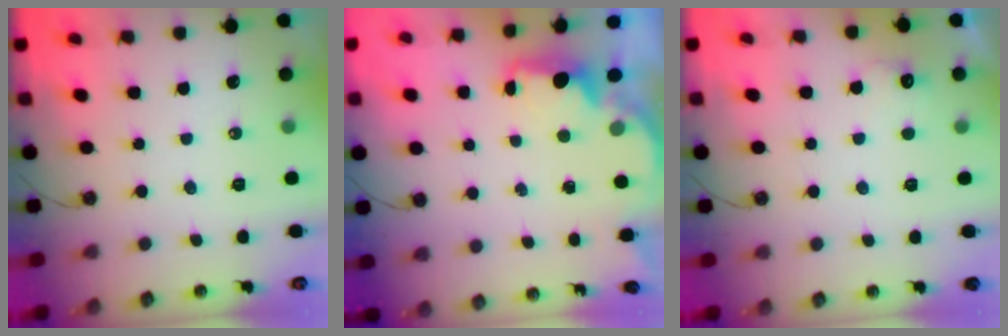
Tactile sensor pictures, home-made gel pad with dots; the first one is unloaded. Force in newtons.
{"total": 2.2, "press": 2.1, "slide": 0.8}
{"total": 4.7, "press": 4.5, "slide": 1.1}